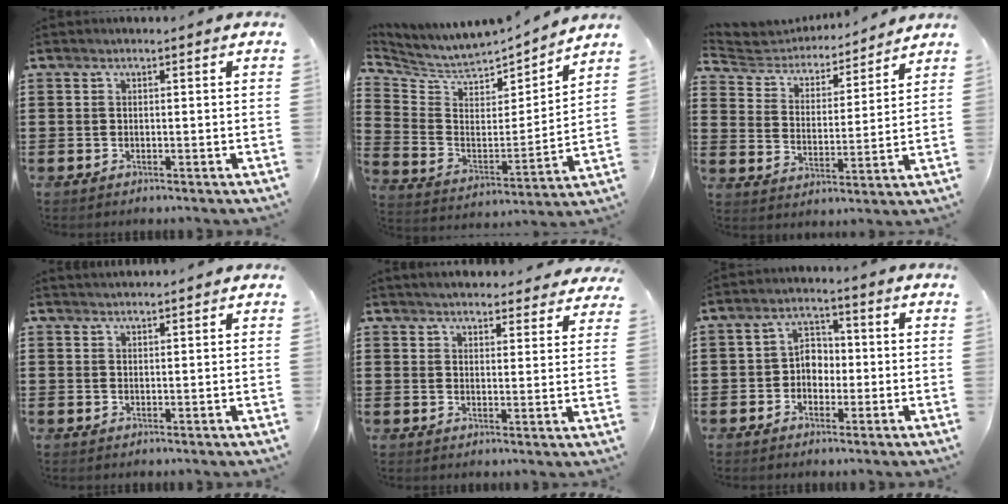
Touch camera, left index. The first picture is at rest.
{"total": 5.3, "force": [5.0, 1.7, 0.5], "torque": [-0.048, -0.046, 0.081]}
{"total": 4.2, "force": [4.1, 1.0, 0.2], "torque": [-0.033, -0.033, 0.064]}
{"total": 1.1, "force": [1.1, 0.0, 0.0], "torque": [-0.004, -0.001, 0.023]}
{"total": 4.0, "force": [3.9, 0.2, 0.6], "torque": [-0.017, -0.019, 0.069]}
{"total": 4.1, "force": [-0.9, 3.3, 2.3], "torque": [-0.044, 0.008, -0.024]}